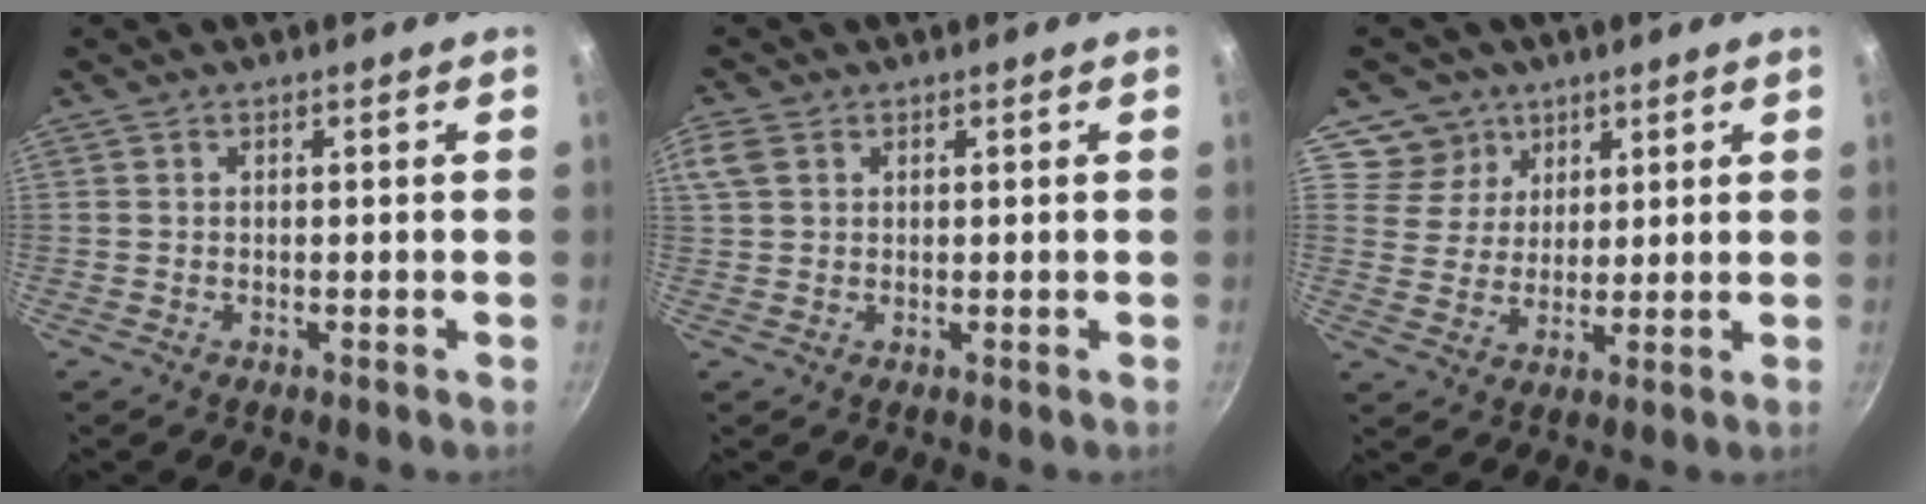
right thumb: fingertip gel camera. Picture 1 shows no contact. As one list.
[{"total": 4.0, "force": [1.5, 2.8, 2.3], "torque": [-0.048, 0.005, 0.031]}, {"total": 6.8, "force": [4.0, 5.5, 0.9], "torque": [0.014, -0.018, 0.067]}]